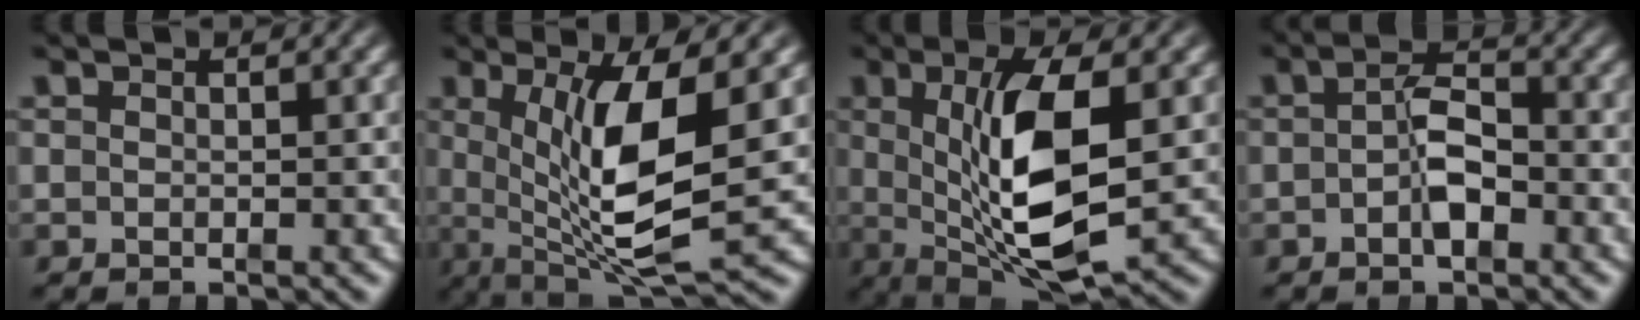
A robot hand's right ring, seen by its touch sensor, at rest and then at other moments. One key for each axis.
{"total": 9.3, "fx": 0.7, "fy": 3.5, "fz": 8.6, "tx": -0.154, "ty": -0.031, "tz": 0.032}
{"total": 10.7, "fx": 0.3, "fy": 4.7, "fz": 9.6, "tx": -0.168, "ty": -0.030, "tz": 0.029}
{"total": 3.4, "fx": -0.8, "fy": 1.8, "fz": 2.7, "tx": -0.035, "ty": -0.005, "tz": -0.017}